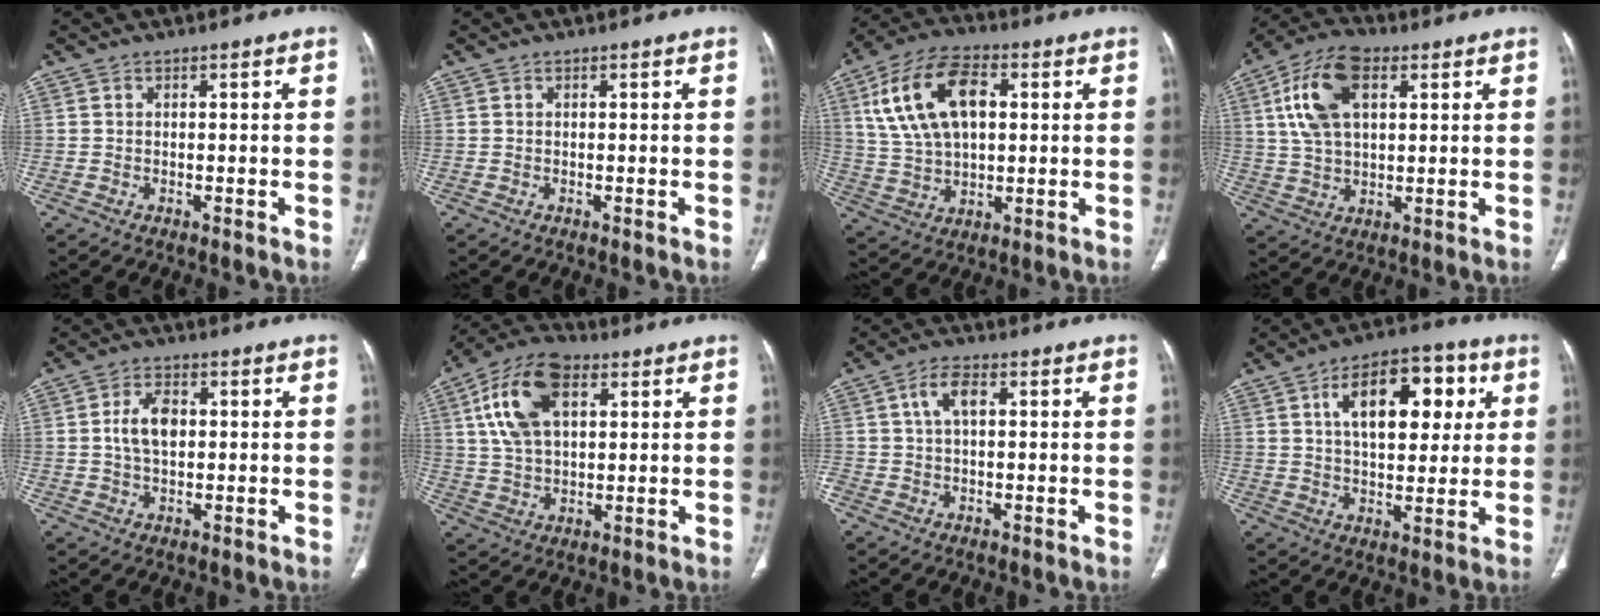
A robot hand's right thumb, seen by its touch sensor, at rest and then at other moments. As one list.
[{"total": 0.0}, {"total": 17.0, "force": [4.7, 9.8, 13.1], "torque": [-0.236, 0.009, 0.089]}, {"total": 13.8, "force": [4.6, 7.6, 10.5], "torque": [-0.203, 0.008, 0.088]}, {"total": 5.9, "force": [0.7, 3.5, 4.7], "torque": [-0.086, 0.005, 0.010]}, {"total": 15.0, "force": [5.3, 8.5, 11.2], "torque": [-0.209, 0.007, 0.098]}, {"total": 4.8, "force": [1.2, 2.6, 3.9], "torque": [-0.078, 0.013, 0.022]}, {"total": 16.2, "force": [5.2, 8.7, 12.6], "torque": [-0.155, 0.004, 0.080]}]